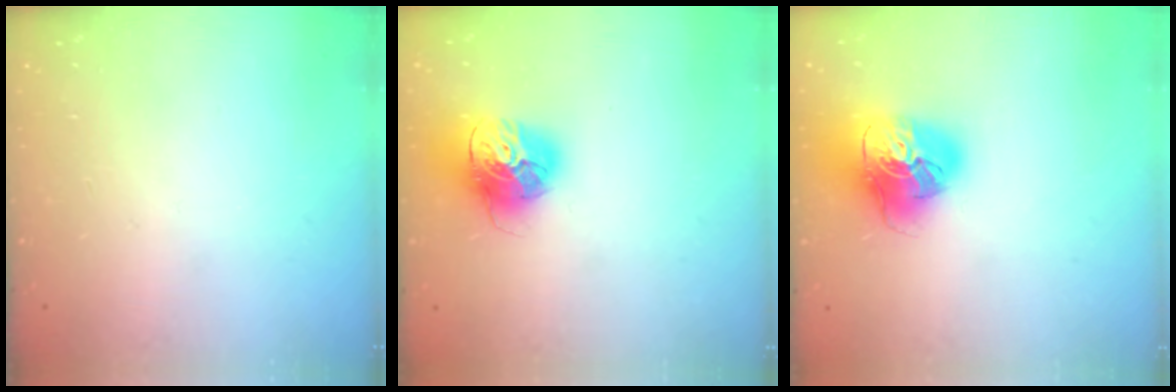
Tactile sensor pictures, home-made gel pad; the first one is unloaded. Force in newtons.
{"total": 17.1, "press": 17.0, "slide": 1.5}
{"total": 19.5, "press": 19.4, "slide": 2.2}